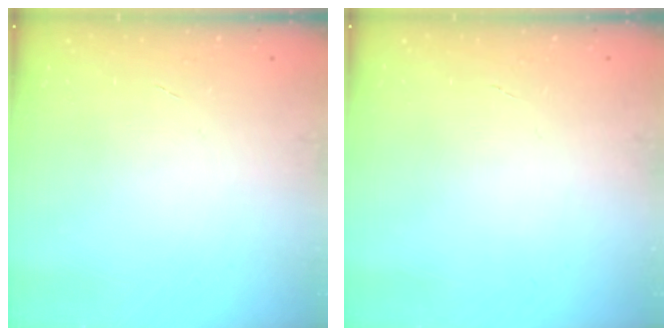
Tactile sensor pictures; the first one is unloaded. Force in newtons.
{"total": 0.0}